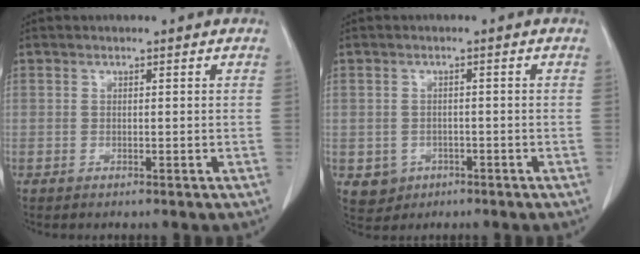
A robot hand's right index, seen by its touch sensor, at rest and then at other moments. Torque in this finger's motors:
{"motor_torque": [-0.28, -0.13, -0.28, -0.08]}